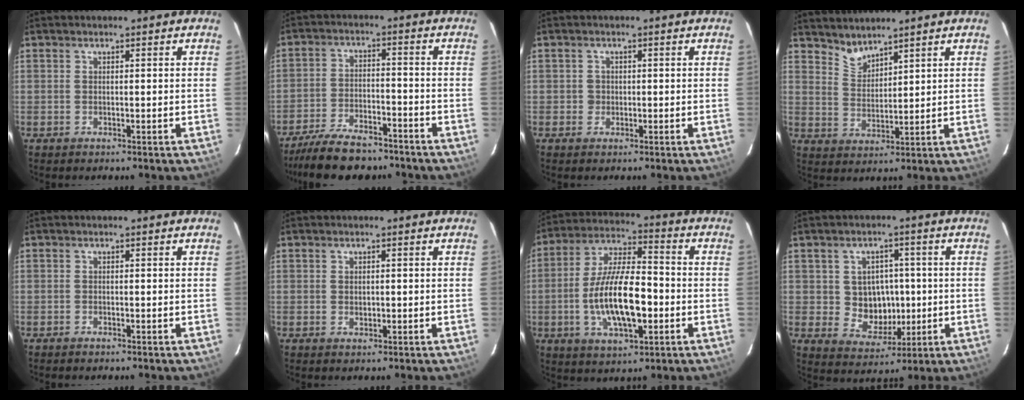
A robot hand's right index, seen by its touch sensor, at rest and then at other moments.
{"total": 14.2, "force": [-11.8, 4.9, 6.1], "torque": [-0.143, -0.006, -0.190]}
{"total": 1.5, "force": [-0.2, 1.5, 0.1], "torque": [0.002, 0.003, -0.002]}
{"total": 4.4, "force": [4.2, 1.0, 1.1], "torque": [-0.019, -0.002, 0.082]}
{"total": 0.7, "force": [-0.6, 0.2, 0.2], "torque": [-0.005, -0.001, -0.013]}
{"total": 1.3, "force": [0.0, 1.1, 0.8], "torque": [-0.011, 0.003, 0.000]}
{"total": 15.9, "force": [-3.4, 6.0, 14.4], "torque": [-0.279, 0.002, -0.060]}
{"total": 8.1, "force": [-0.1, 7.3, 3.4], "torque": [-0.070, 0.010, 0.015]}